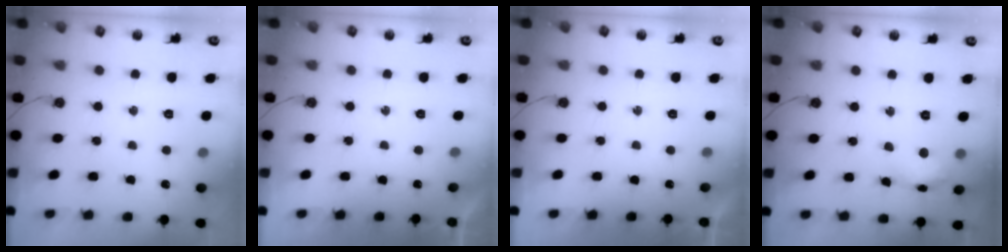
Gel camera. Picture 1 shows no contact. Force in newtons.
{"total": 0.0}
{"total": 0.0}
{"total": 11.1, "press": 11.1, "slide": 0.8}